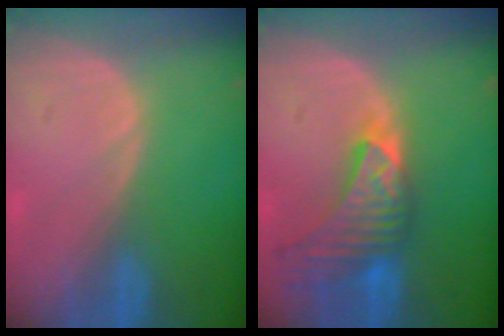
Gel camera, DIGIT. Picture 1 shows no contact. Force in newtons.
{"total": 9.1, "press": 8.3, "slide": 3.8}